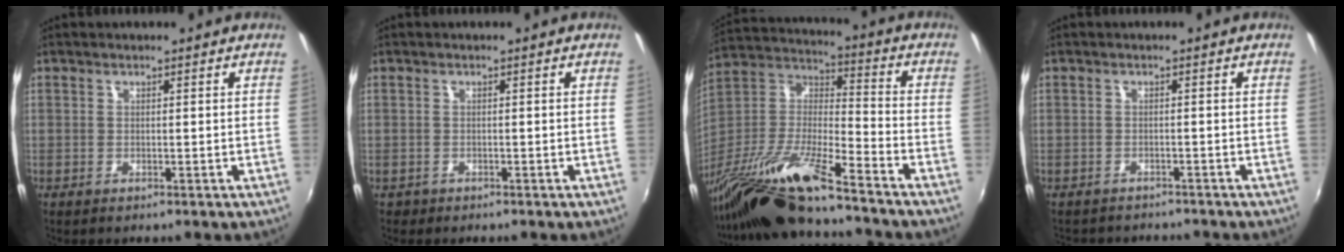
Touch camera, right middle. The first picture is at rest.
{"total": 1.1, "force": [-0.7, 0.8, 0.1], "torque": [-0.007, -0.002, -0.011]}
{"total": 18.9, "force": [-14.2, 2.1, 12.3], "torque": [-0.237, -0.020, -0.273]}
{"total": 4.0, "force": [-3.6, 1.8, 0.5], "torque": [-0.020, -0.003, -0.056]}